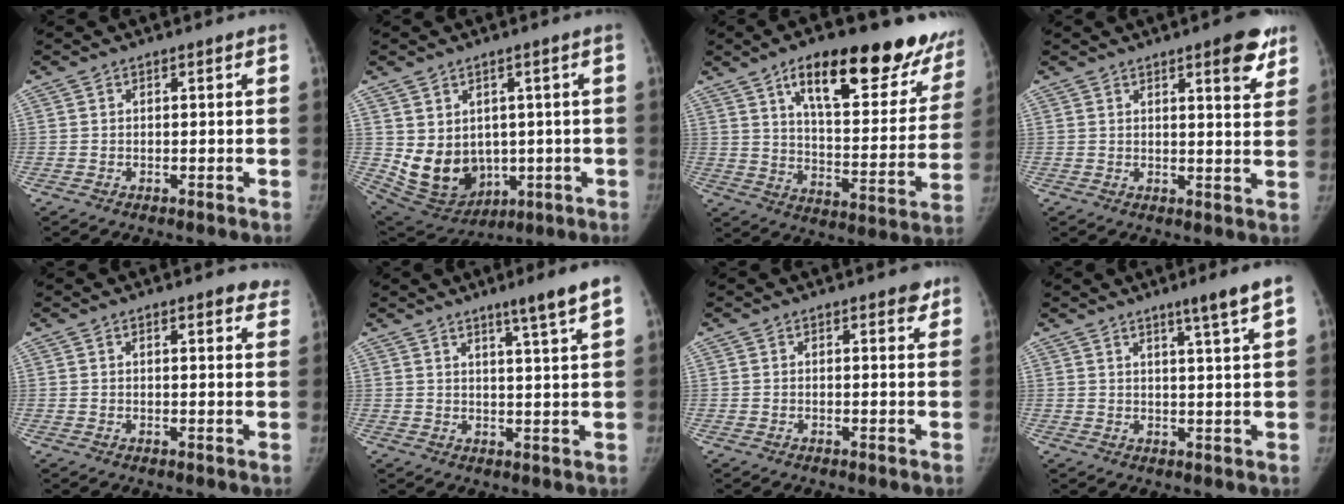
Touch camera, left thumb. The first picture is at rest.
{"total": 12.0, "force": [-0.6, 9.7, 7.0], "torque": [-0.090, -0.007, 0.027]}
{"total": 27.4, "force": [16.9, 10.1, 19.1], "torque": [-0.219, -0.056, 0.243]}
{"total": 7.1, "force": [4.2, 1.9, 5.4], "torque": [-0.051, -0.020, 0.050]}
{"total": 5.8, "force": [4.4, 1.9, 3.2], "torque": [-0.008, -0.011, 0.042]}
{"total": 6.5, "force": [4.3, -0.7, 4.8], "torque": [-0.074, -0.030, 0.065]}
{"total": 2.3, "force": [1.6, 1.0, 1.3], "torque": [-0.003, -0.007, 0.016]}
{"total": 5.8, "force": [3.7, -0.7, 4.4], "torque": [-0.069, -0.026, 0.058]}